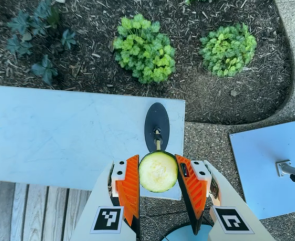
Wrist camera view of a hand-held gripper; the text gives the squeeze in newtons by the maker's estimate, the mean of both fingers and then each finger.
{"total": 8.7, "left": 8.8, "right": 8.6}